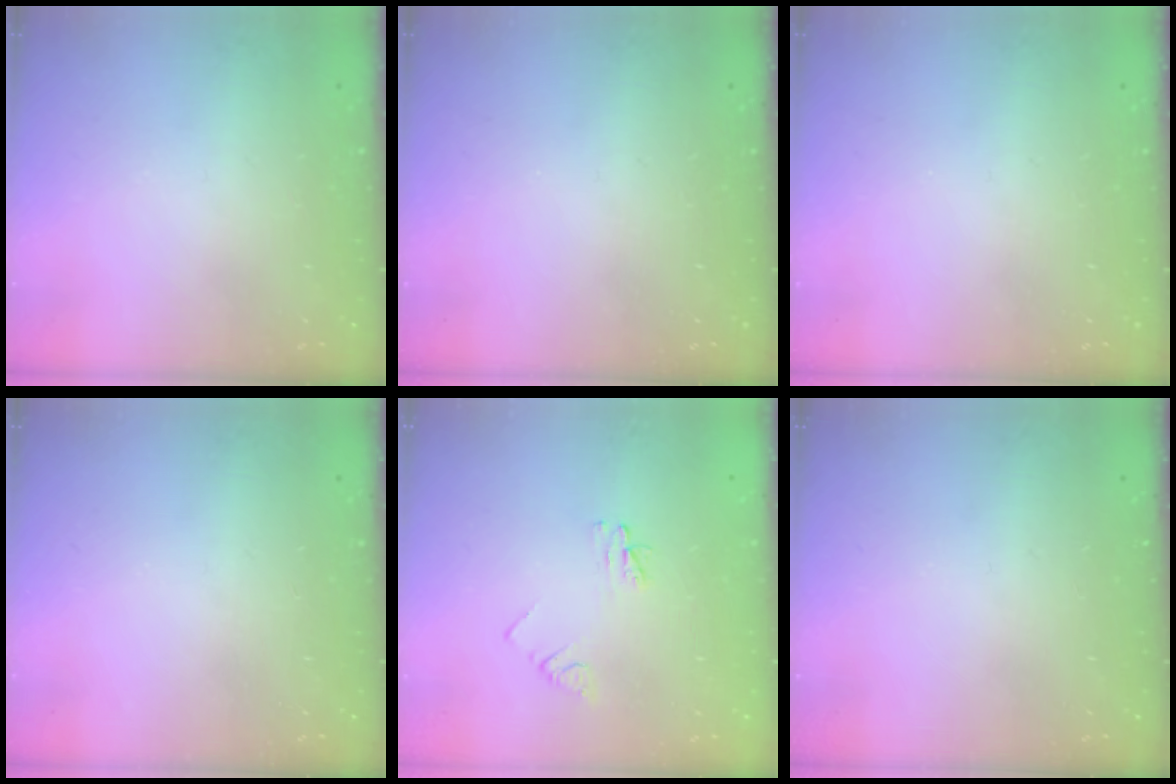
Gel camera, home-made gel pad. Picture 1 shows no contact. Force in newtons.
{"total": 0.0}
{"total": 0.0}
{"total": 0.0}
{"total": 3.2, "press": 3.2, "slide": 0.4}
{"total": 0.0}